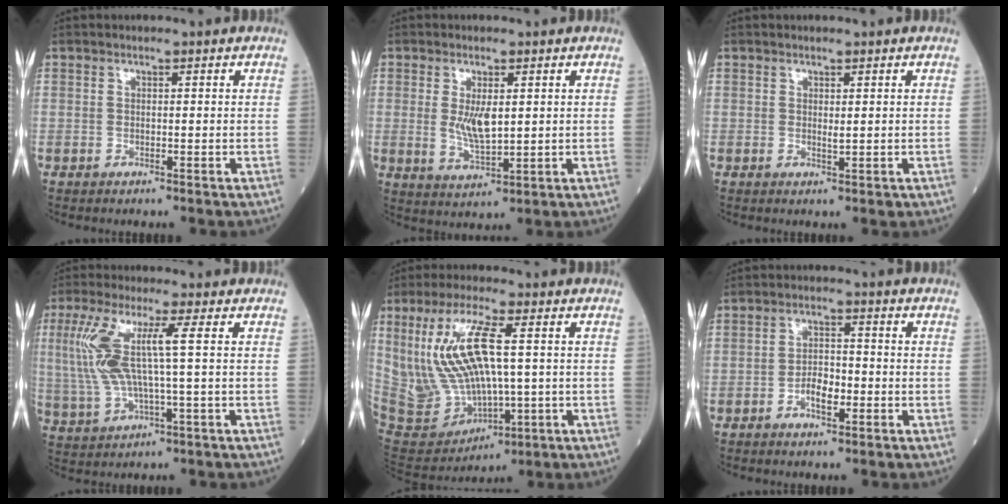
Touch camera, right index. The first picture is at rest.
{"total": 5.2, "force": [0.8, 1.2, 5.0], "torque": [-0.098, -0.010, 0.021]}
{"total": 0.9, "force": [0.2, -0.2, 0.9], "torque": [-0.018, -0.004, 0.006]}
{"total": 10.2, "force": [1.5, 0.6, 10.1], "torque": [-0.241, 0.013, 0.033]}
{"total": 16.8, "force": [2.0, 5.8, 15.6], "torque": [-0.342, 0.007, 0.064]}
{"total": 3.7, "force": [-1.6, 1.3, 3.1], "torque": [-0.057, 0.004, -0.030]}